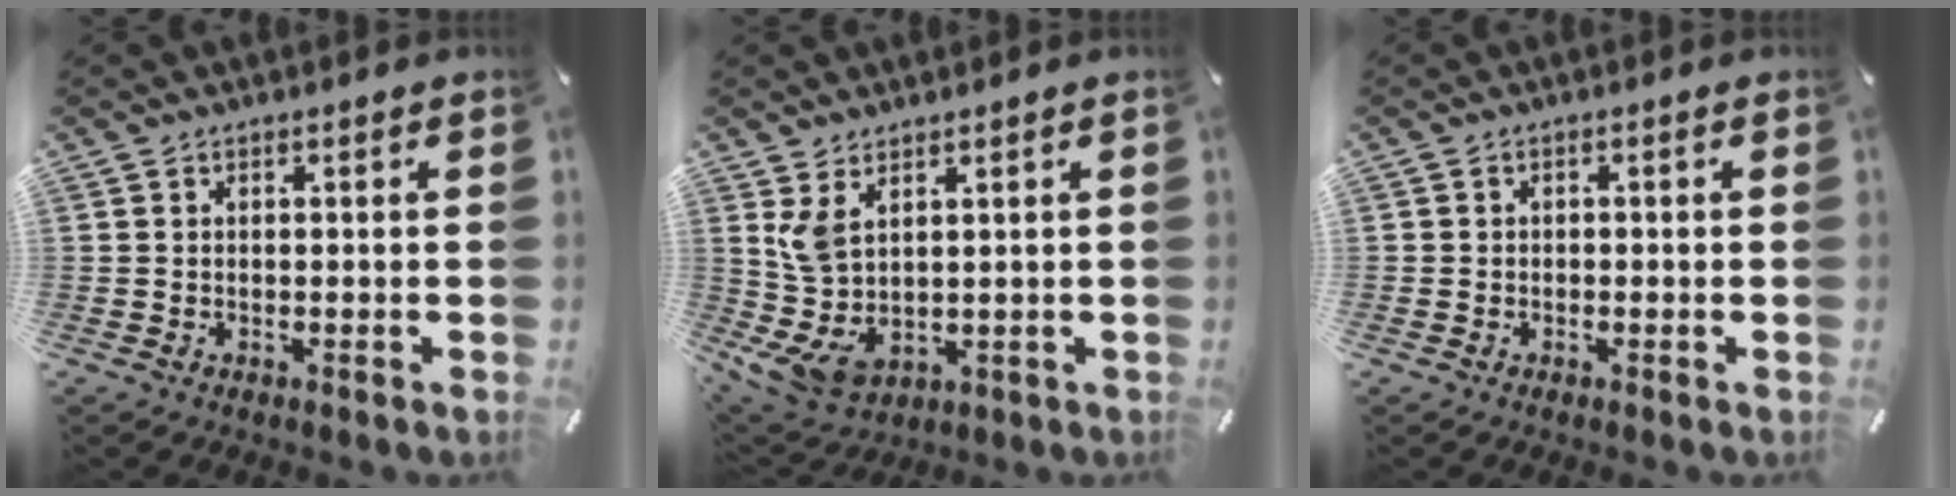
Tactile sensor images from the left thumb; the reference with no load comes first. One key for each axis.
{"total": 7.9, "fx": 3.3, "fy": 5.0, "fz": 5.1, "tx": -0.131, "ty": -0.018, "tz": 0.065}
{"total": 0.6, "fx": -0.3, "fy": 0.6, "fz": 0.1, "tx": 0.000, "ty": 0.004, "tz": -0.007}